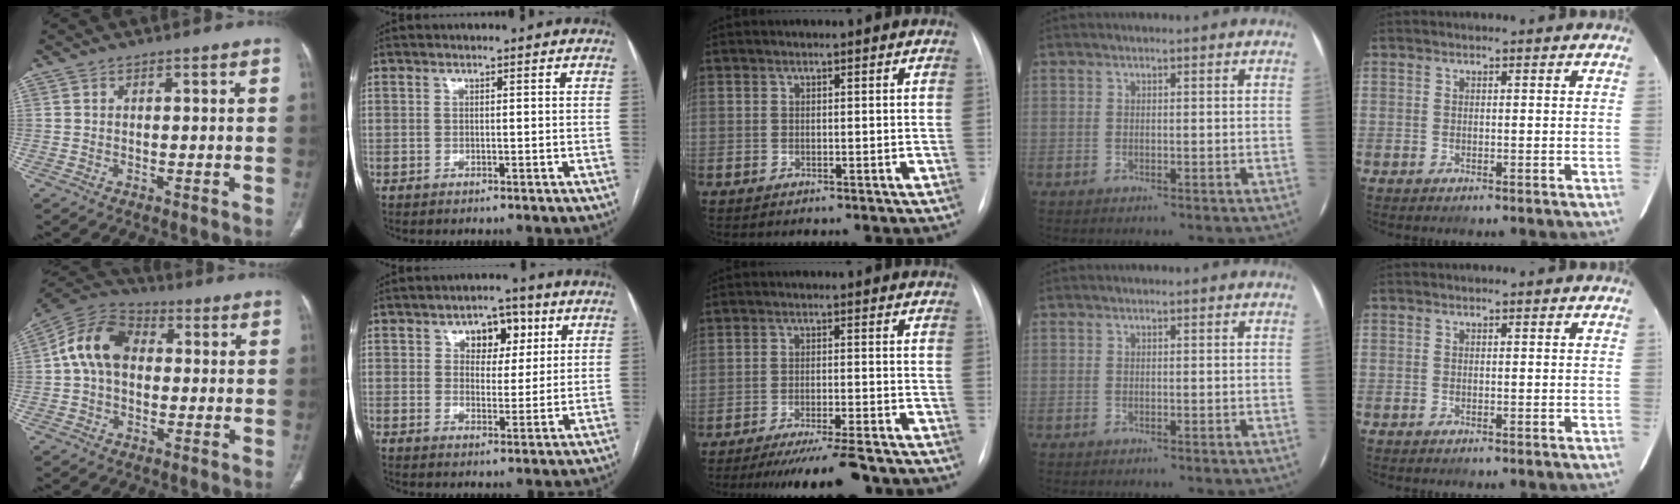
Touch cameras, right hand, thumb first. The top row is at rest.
{"thumb": {"total": 11.9, "force": [1.1, 8.5, 8.2], "torque": [-0.143, 0.030, 0.007]}, "index": {"total": 6.3, "force": [2.7, 4.0, 4.0], "torque": [-0.047, 0.016, 0.039]}, "middle": {"total": 10.0, "force": [-8.7, 0.1, 5.1], "torque": [-0.067, -0.024, -0.132]}}